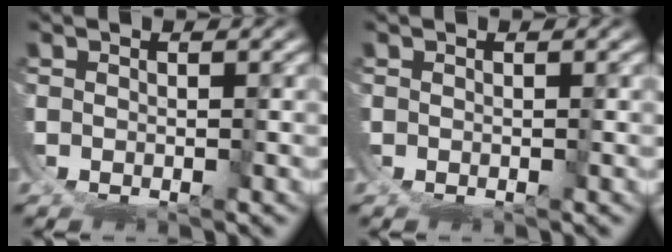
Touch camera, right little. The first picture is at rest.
{"total": 0.0}